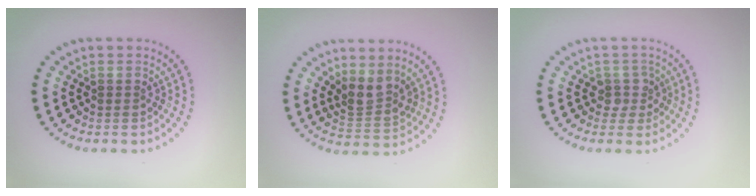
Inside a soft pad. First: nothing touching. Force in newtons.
{"total": 2.6, "press": 2.0, "slide": 1.7}
{"total": 1.8, "press": 1.4, "slide": 1.2}